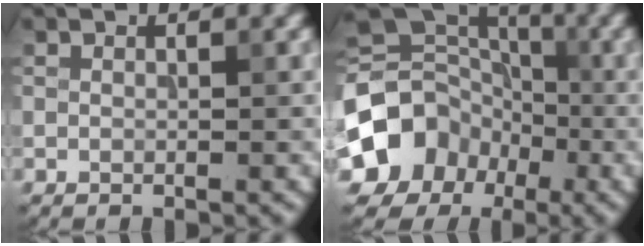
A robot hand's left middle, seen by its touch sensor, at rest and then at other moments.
{"total": 10.0, "force": [-3.9, 8.3, 4.1], "torque": [-0.076, 0.008, -0.082]}